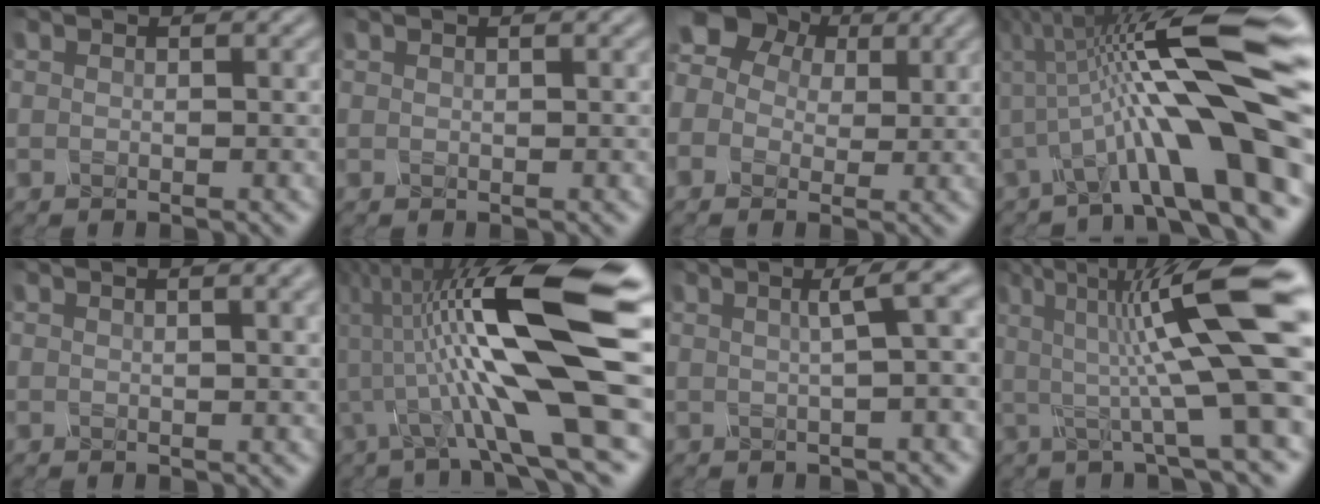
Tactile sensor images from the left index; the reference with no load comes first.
{"total": 1.1, "force": [0.7, 0.5, 0.7], "torque": [-0.003, 0.012, 0.005]}
{"total": 7.1, "force": [1.9, 6.2, 2.8], "torque": [-0.065, 0.032, 0.020]}
{"total": 12.5, "force": [-1.8, 1.5, 12.3], "torque": [-0.190, 0.026, -0.018]}
{"total": 6.5, "force": [3.2, 3.0, 4.8], "torque": [-0.023, 0.046, 0.024]}
{"total": 12.2, "force": [-1.5, 1.5, 12.1], "torque": [-0.210, 0.021, -0.011]}
{"total": 3.2, "force": [0.3, 0.3, 3.2], "torque": [-0.034, 0.018, 0.020]}
{"total": 11.4, "force": [1.1, 1.6, 11.3], "torque": [-0.176, 0.005, 0.031]}